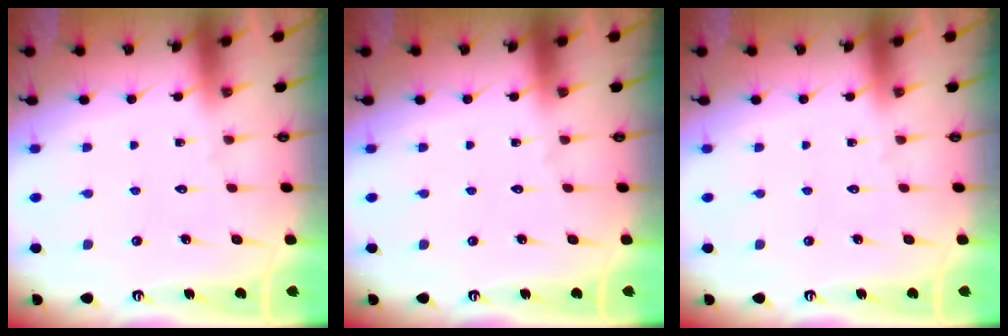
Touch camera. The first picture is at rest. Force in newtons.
{"total": 0.0}
{"total": 0.0}